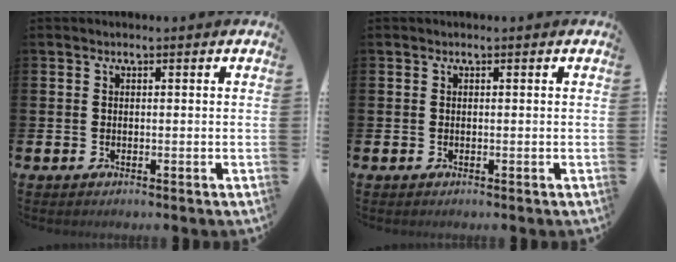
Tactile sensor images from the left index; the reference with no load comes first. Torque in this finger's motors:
{"motor_torque": [0.00, 0.00, 0.00, 0.00]}